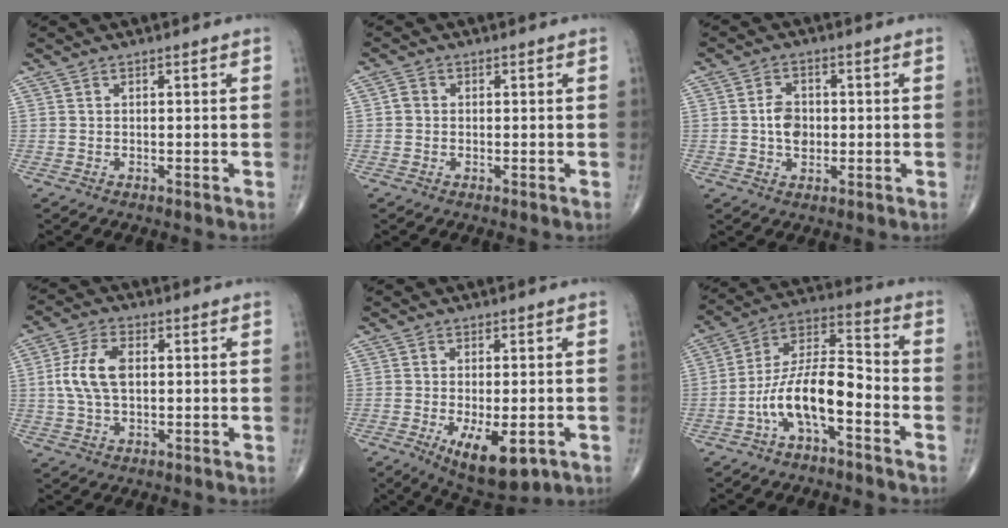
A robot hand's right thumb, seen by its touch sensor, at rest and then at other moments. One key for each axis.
{"total": 1.7, "fx": -0.1, "fy": 1.5, "fz": 0.7, "tx": -0.006, "ty": 0.004, "tz": -0.004}
{"total": 4.9, "fx": -0.2, "fy": 3.5, "fz": 3.4, "tx": -0.045, "ty": 0.003, "tz": -0.006}
{"total": 8.5, "fx": 0.8, "fy": 4.8, "fz": 6.9, "tx": -0.146, "ty": 0.010, "tz": 0.014}
{"total": 10.7, "fx": -4.1, "fy": 4.6, "fz": 8.8, "tx": -0.130, "ty": -0.009, "tz": -0.051}
{"total": 13.2, "fx": -5.2, "fy": 5.0, "fz": 11.1, "tx": -0.205, "ty": 0.067, "tz": -0.100}